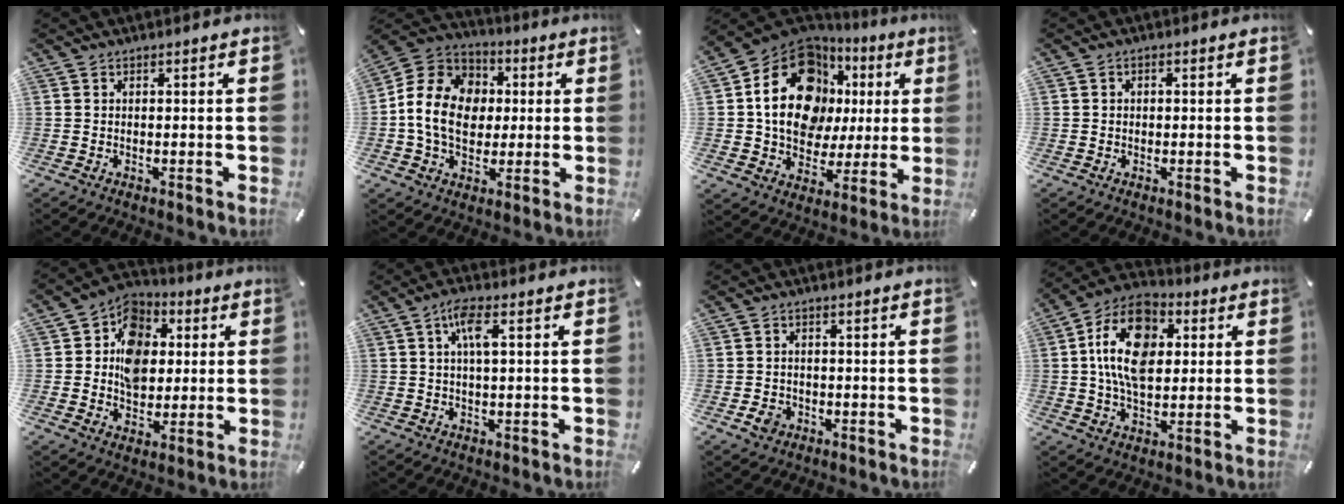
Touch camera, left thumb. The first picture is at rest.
{"total": 14.7, "force": [-0.4, 12.4, 7.9], "torque": [-0.181, 0.026, -0.008]}
{"total": 20.1, "force": [6.0, 15.0, 11.9], "torque": [-0.205, -0.039, 0.105]}
{"total": 0.9, "force": [-0.1, 0.8, 0.4], "torque": [-0.006, 0.006, -0.004]}
{"total": 11.9, "force": [0.8, 10.1, 6.2], "torque": [-0.101, 0.004, 0.015]}
{"total": 5.2, "force": [1.2, 1.3, 4.9], "torque": [-0.090, 0.003, 0.016]}
{"total": 3.5, "force": [-1.4, 2.9, 1.2], "torque": [-0.017, 0.000, -0.028]}
{"total": 15.8, "force": [2.8, 10.5, 11.4], "torque": [-0.226, 0.009, 0.047]}